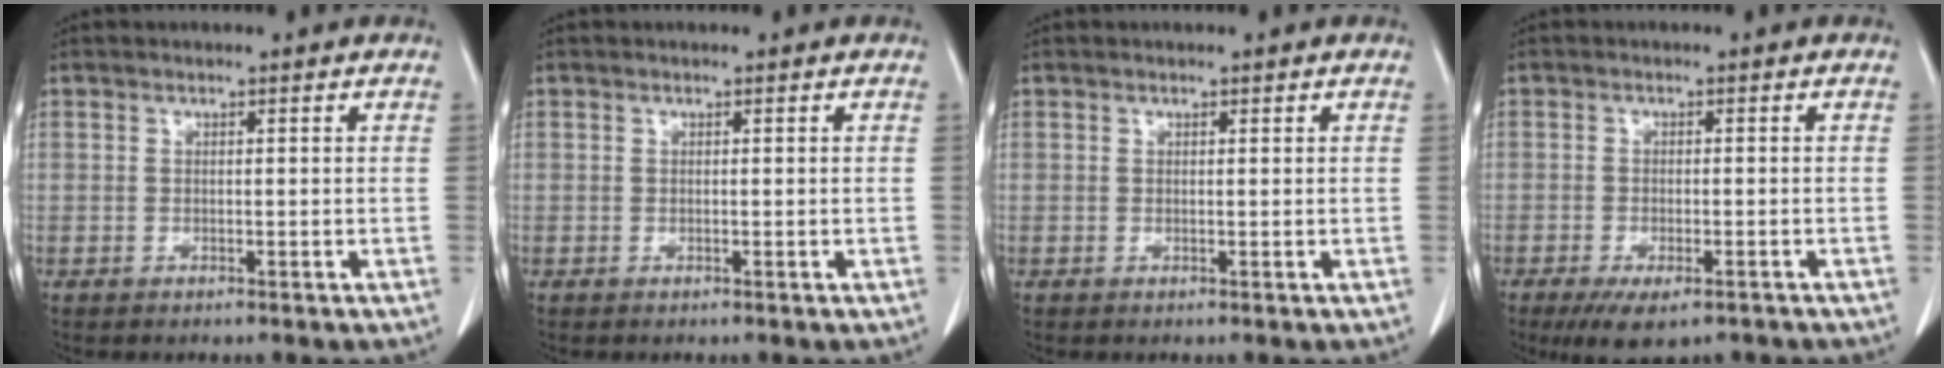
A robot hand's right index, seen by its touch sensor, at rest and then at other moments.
{"total": 0.0}
{"total": 0.0}
{"total": 7.0, "force": [-5.0, 2.5, 4.2], "torque": [-0.066, -0.011, -0.076]}